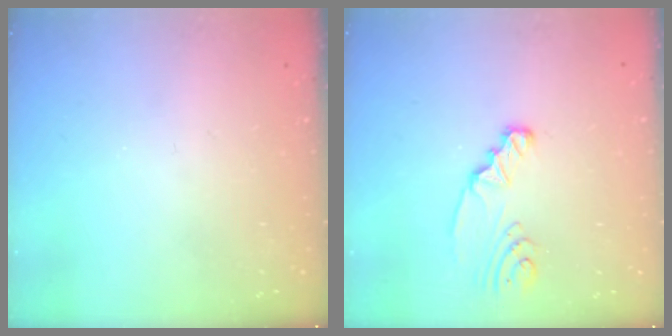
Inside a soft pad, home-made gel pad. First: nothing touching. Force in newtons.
{"total": 3.0, "press": 3.0, "slide": 0.4}